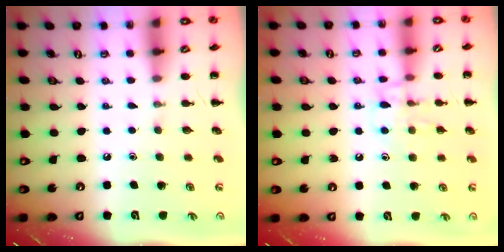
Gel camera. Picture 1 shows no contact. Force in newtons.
{"total": 9.6, "press": 9.6, "slide": 0.6}